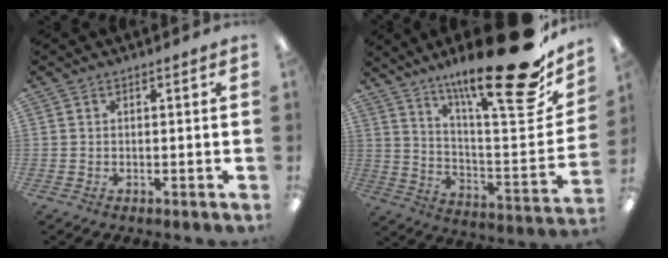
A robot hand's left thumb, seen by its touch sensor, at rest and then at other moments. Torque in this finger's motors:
{"motor_torque": [0.75, 0.16, 1.46, -1.31, 0.11]}